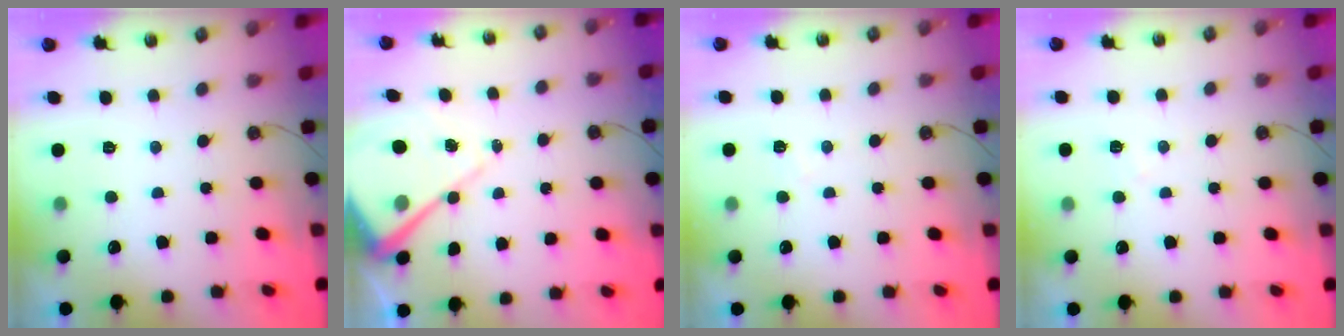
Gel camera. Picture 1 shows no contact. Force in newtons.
{"total": 9.4, "press": 9.4, "slide": 0.8}
{"total": 4.3, "press": 4.2, "slide": 0.7}
{"total": 6.4, "press": 6.3, "slide": 0.8}